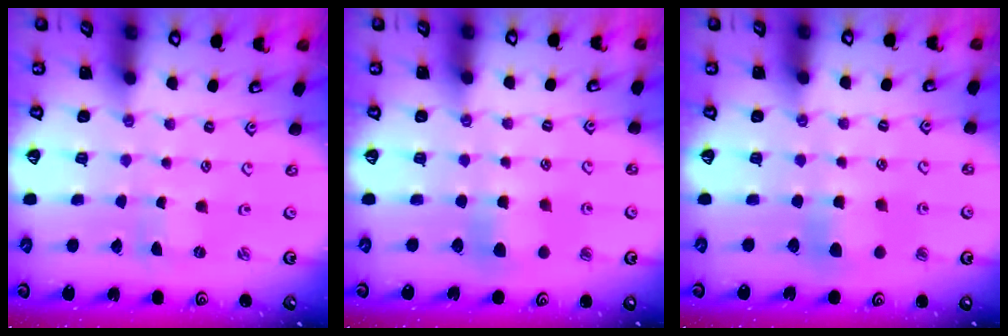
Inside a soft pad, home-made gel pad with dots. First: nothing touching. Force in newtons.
{"total": 7.3, "press": 7.3, "slide": 0.6}
{"total": 7.3, "press": 7.3, "slide": 0.6}